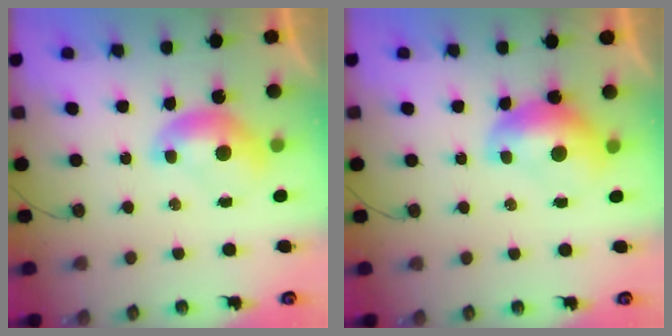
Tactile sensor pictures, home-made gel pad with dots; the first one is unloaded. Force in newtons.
{"total": 1.0, "press": 1.0, "slide": 0.4}